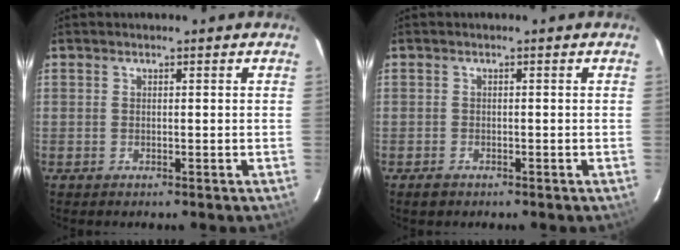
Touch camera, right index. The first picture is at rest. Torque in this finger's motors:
{"motor_torque": [0.14, -0.08, 0.08, 0.02]}